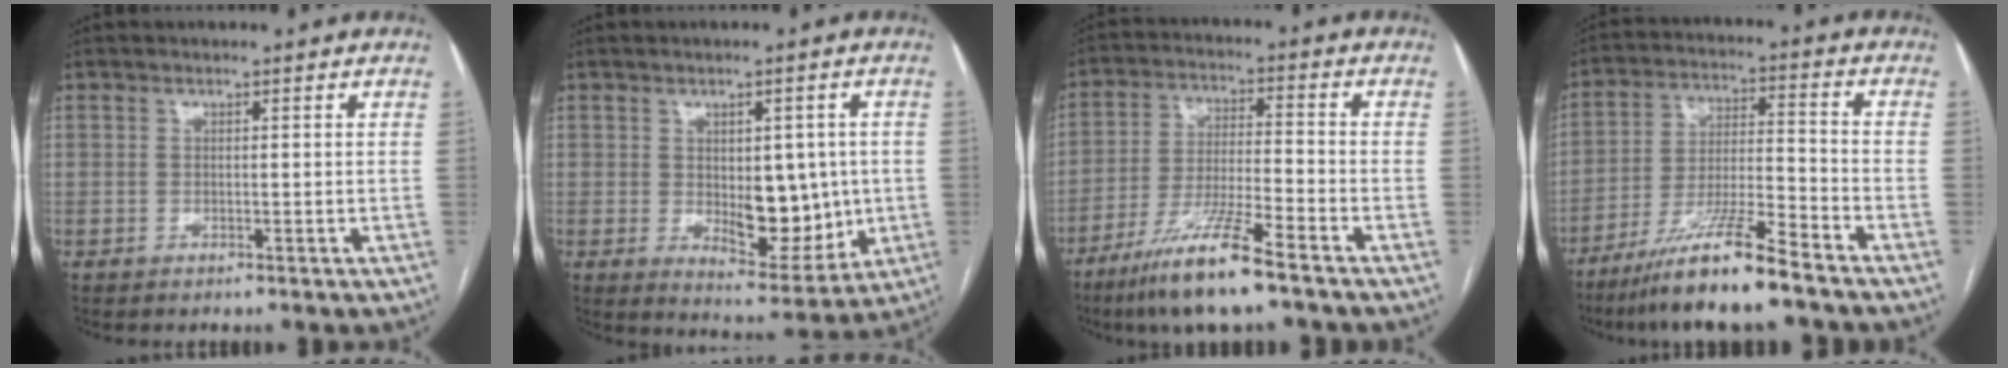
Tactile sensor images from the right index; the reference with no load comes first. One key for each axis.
{"total": 9.4, "fx": -0.3, "fy": 4.8, "fz": 8.1, "tx": -0.102, "ty": -0.001, "tz": 0.011}
{"total": 11.7, "fx": -8.0, "fy": 0.2, "fz": 8.6, "tx": -0.169, "ty": -0.031, "tz": -0.152}
{"total": 12.2, "fx": -9.4, "fy": -0.1, "fz": 7.9, "tx": -0.145, "ty": -0.020, "tz": -0.172}